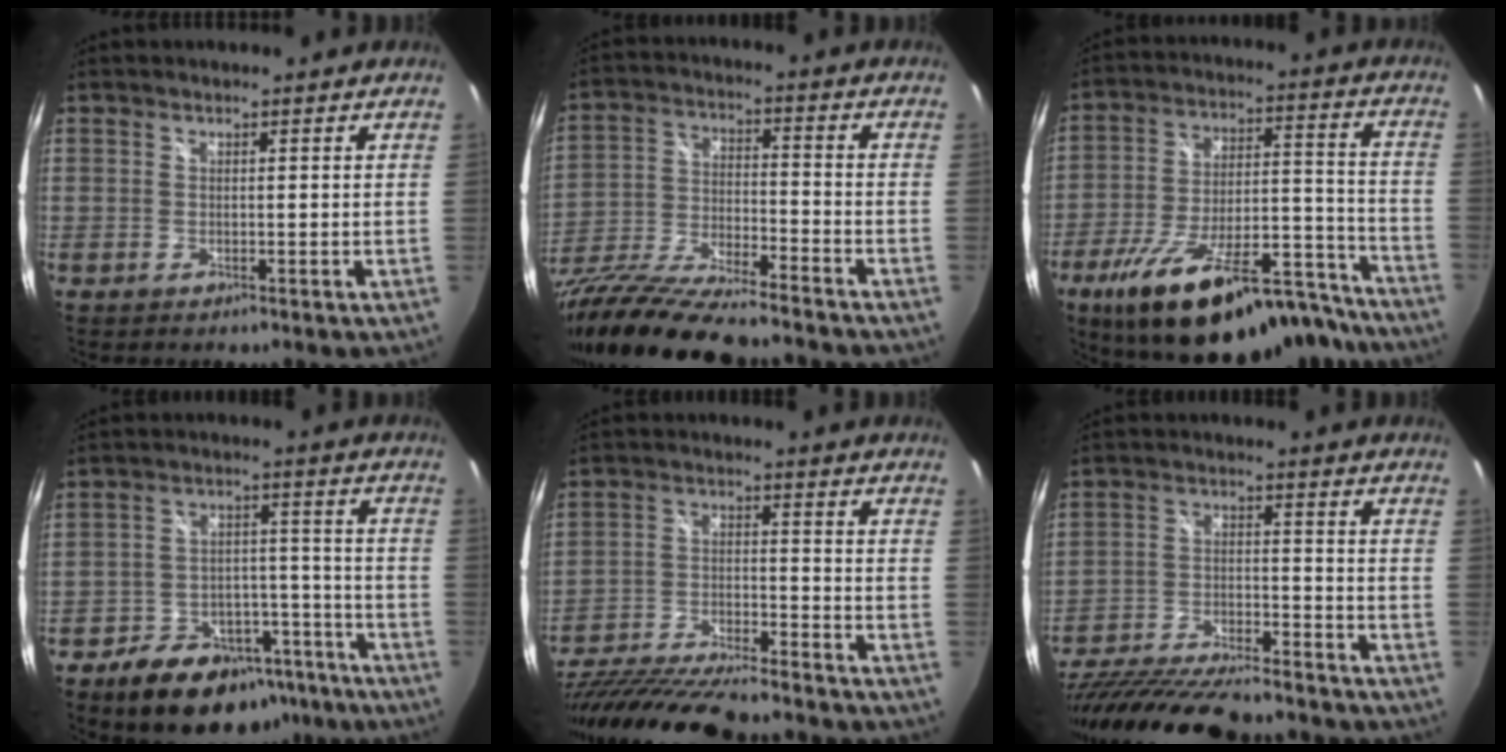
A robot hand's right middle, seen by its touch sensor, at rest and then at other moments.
{"total": 21.5, "force": [-17.7, 3.8, 11.7], "torque": [-0.233, -0.047, -0.305]}
{"total": 28.4, "force": [-21.7, 9.0, 16.0], "torque": [-0.260, -0.014, -0.304]}
{"total": 17.2, "force": [-11.8, 9.7, 7.9], "torque": [-0.148, 0.031, -0.153]}
{"total": 22.5, "force": [-19.2, 4.1, 11.0], "torque": [-0.219, -0.051, -0.319]}
{"total": 24.0, "force": [-20.2, 5.7, 11.5], "torque": [-0.230, -0.048, -0.323]}